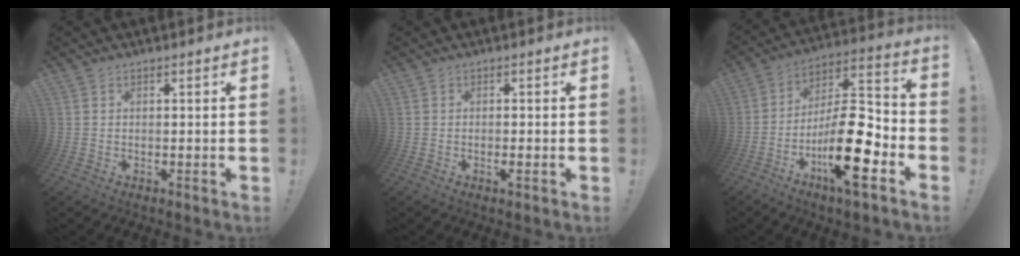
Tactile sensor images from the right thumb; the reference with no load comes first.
{"total": 1.5, "force": [-0.6, 0.0, 1.4], "torque": [-0.021, -0.002, -0.011]}
{"total": 20.9, "force": [-8.4, 6.9, 17.8], "torque": [-0.314, 0.048, -0.132]}